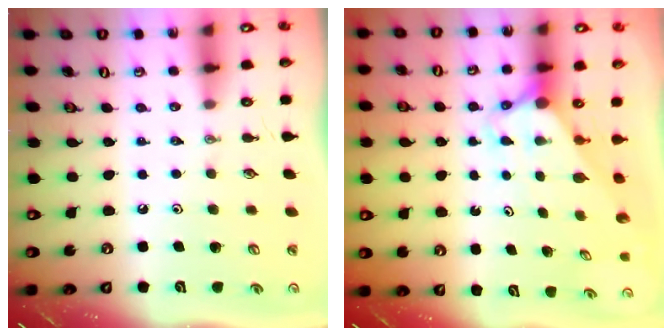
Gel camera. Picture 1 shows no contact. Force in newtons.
{"total": 2.8, "press": 2.8, "slide": 0.0}